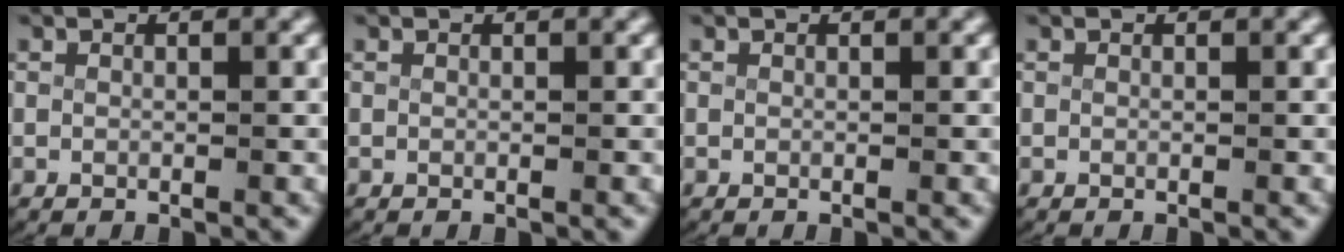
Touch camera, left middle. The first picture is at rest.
{"total": 0.6, "force": [-0.1, -0.6, -0.2], "torque": [0.003, -0.011, 0.007]}
{"total": 0.0}
{"total": 0.0}